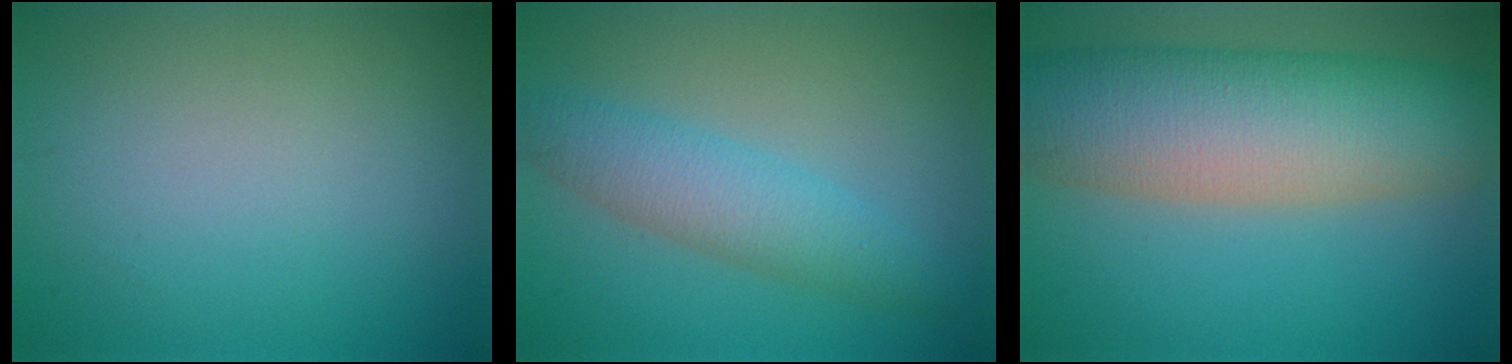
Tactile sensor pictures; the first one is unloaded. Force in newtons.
{"total": 4.2, "press": 4.2, "slide": 0.2}
{"total": 11.3, "press": 11.3, "slide": 0.4}